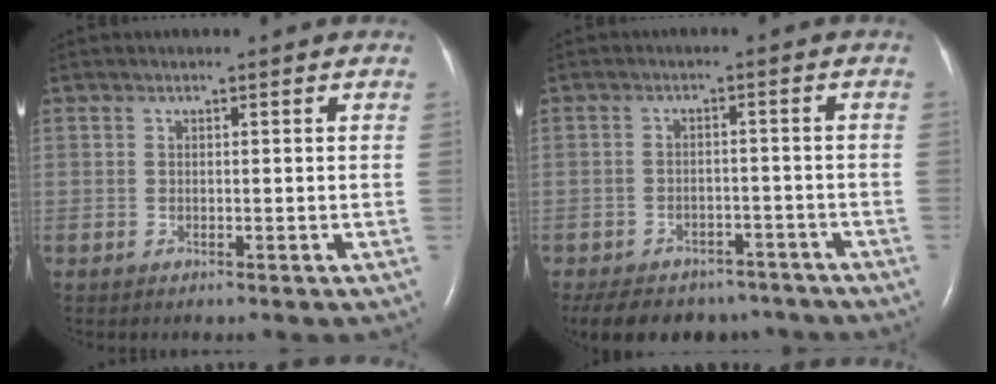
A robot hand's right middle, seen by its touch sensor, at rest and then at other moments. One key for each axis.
{"total": 14.1, "fx": -11.3, "fy": 7.1, "fz": 4.6, "tx": -0.097, "ty": 0.002, "tz": -0.141}